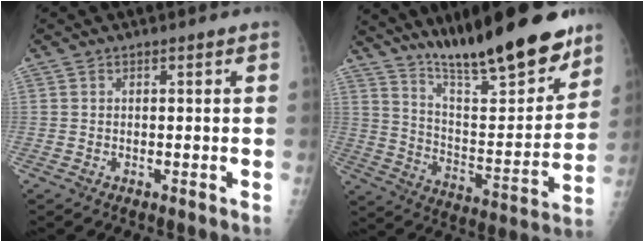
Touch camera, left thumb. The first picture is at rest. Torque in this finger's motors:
{"motor_torque": [0.74, 0.71, 1.44, -1.34, 0.09]}